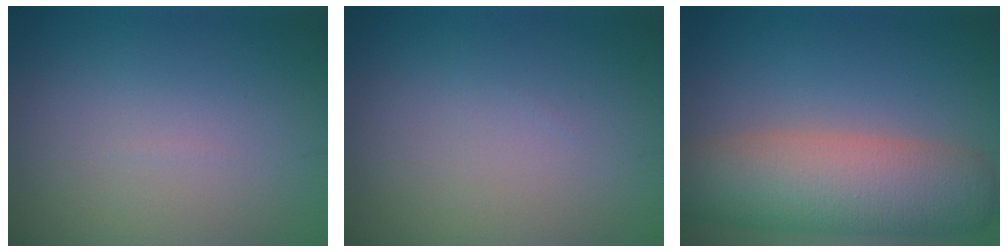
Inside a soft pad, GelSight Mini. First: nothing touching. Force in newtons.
{"total": 0.0}
{"total": 8.7, "press": 8.7, "slide": 0.9}